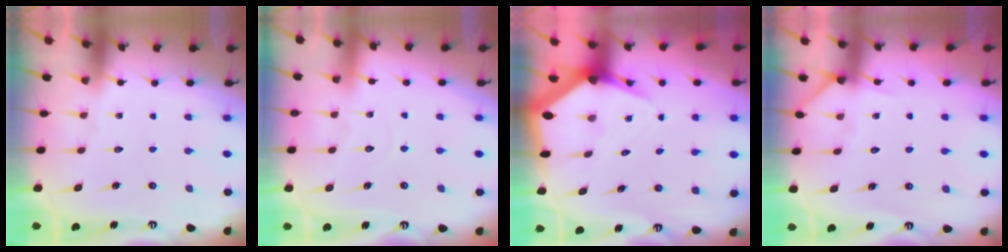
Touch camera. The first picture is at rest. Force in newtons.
{"total": 5.3, "press": 5.3, "slide": 0.5}
{"total": 5.3, "press": 5.3, "slide": 0.7}
{"total": 5.9, "press": 5.9, "slide": 0.5}